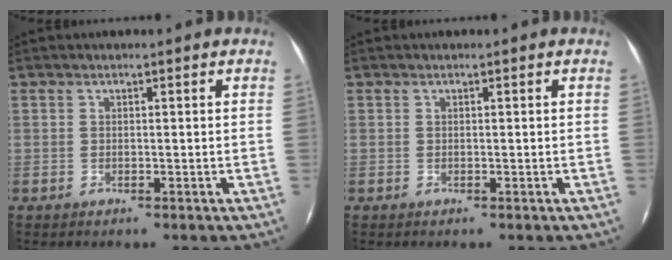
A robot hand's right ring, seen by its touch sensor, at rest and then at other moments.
{"total": 0.0}